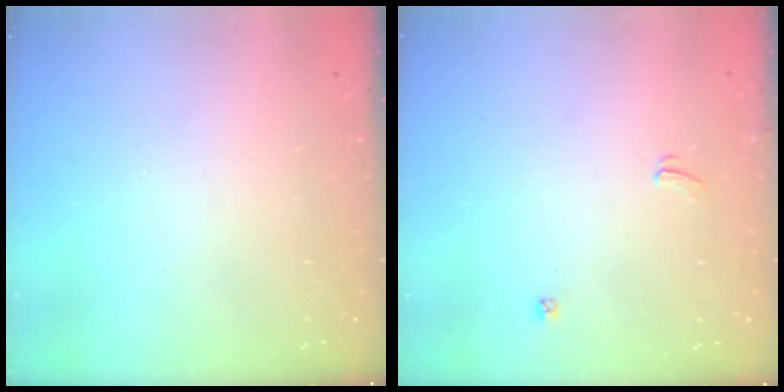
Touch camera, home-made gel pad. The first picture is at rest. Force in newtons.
{"total": 2.1, "press": 2.1, "slide": 0.3}